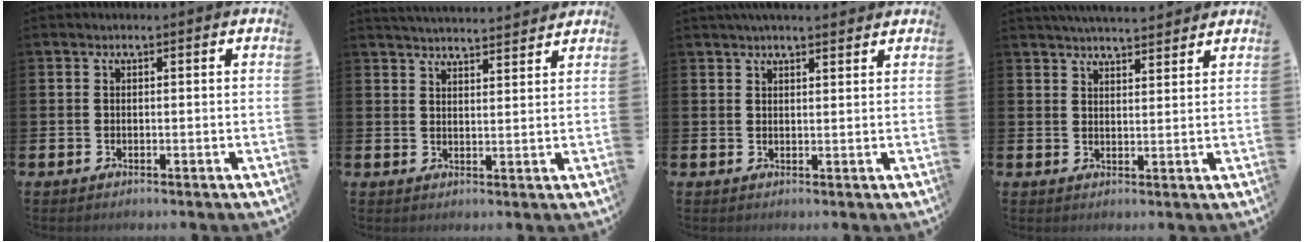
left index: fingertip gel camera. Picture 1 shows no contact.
{"total": 4.0, "force": [4.0, -0.1, 0.1], "torque": [-0.007, -0.027, 0.071]}
{"total": 2.9, "force": [2.8, 0.3, 0.8], "torque": [-0.008, -0.010, 0.048]}
{"total": 4.3, "force": [4.3, 0.0, 0.3], "torque": [-0.012, -0.021, 0.079]}